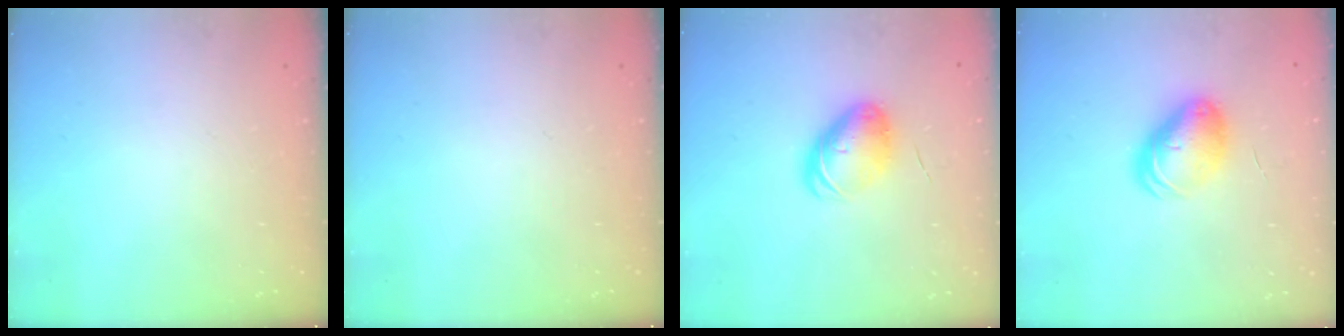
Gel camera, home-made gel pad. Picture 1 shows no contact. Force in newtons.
{"total": 0.0}
{"total": 9.1, "press": 8.8, "slide": 2.0}
{"total": 9.5, "press": 9.3, "slide": 1.6}